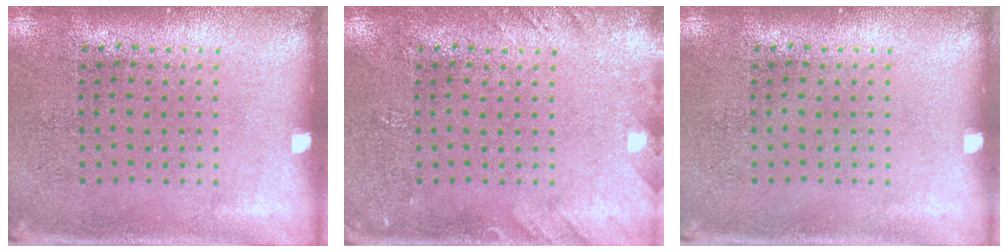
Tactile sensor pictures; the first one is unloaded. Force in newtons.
{"total": 1.6, "press": 1.6, "slide": 0.2}
{"total": 0.0}